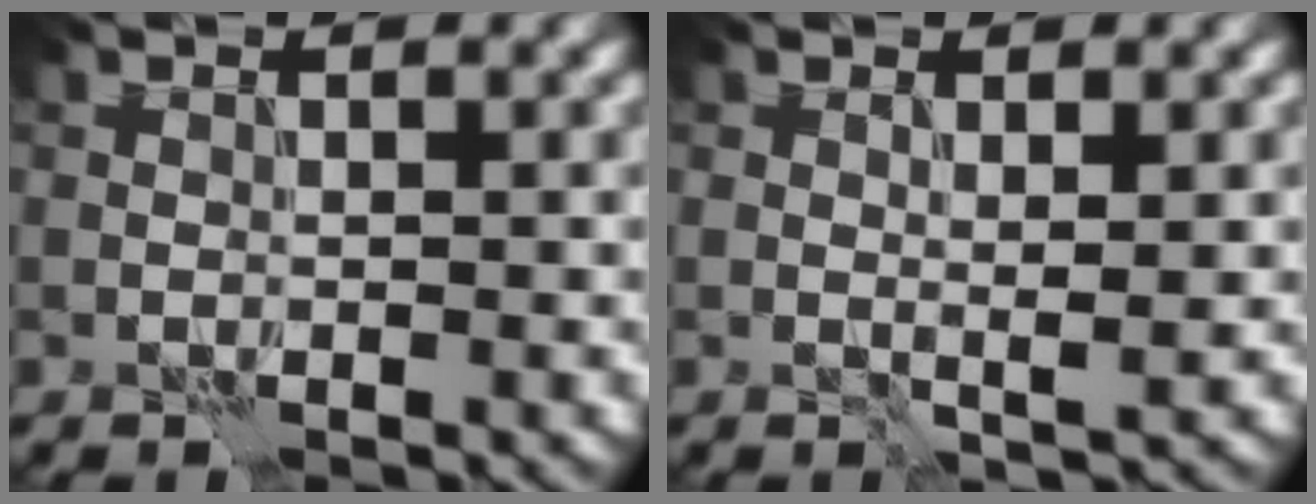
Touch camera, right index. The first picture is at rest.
{"total": 1.2, "force": [0.3, -0.2, 1.1], "torque": [-0.018, -0.002, 0.005]}